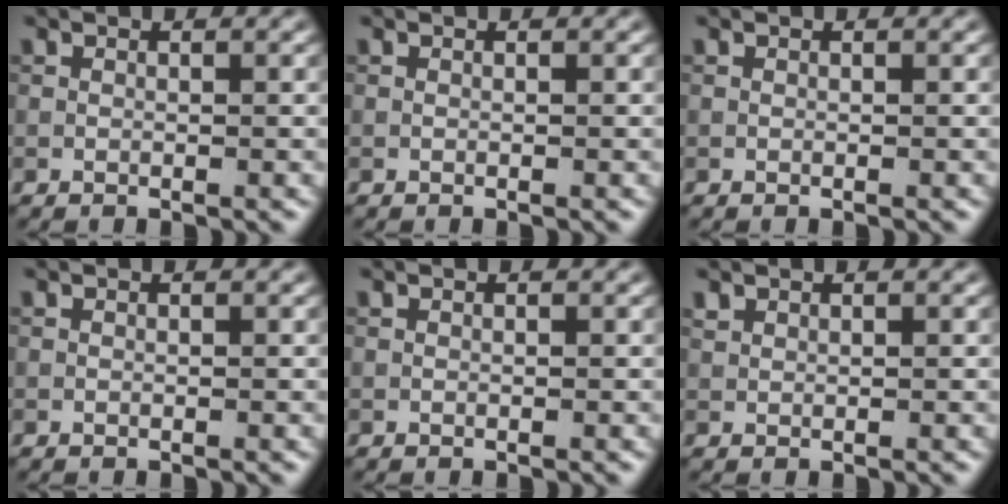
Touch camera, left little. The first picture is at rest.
{"total": 0.0}
{"total": 0.0}
{"total": 0.0}
{"total": 0.0}
{"total": 0.7, "force": [0.6, 0.3, 0.1], "torque": [-0.003, 0.005, 0.013]}